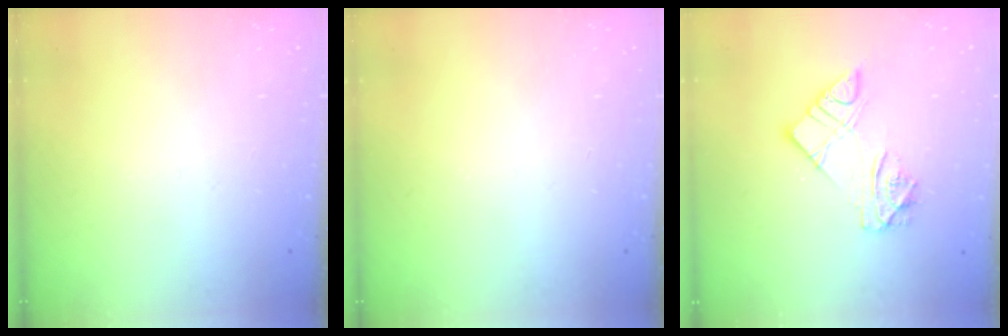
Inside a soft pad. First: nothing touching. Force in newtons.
{"total": 0.0}
{"total": 10.9, "press": 10.8, "slide": 0.9}